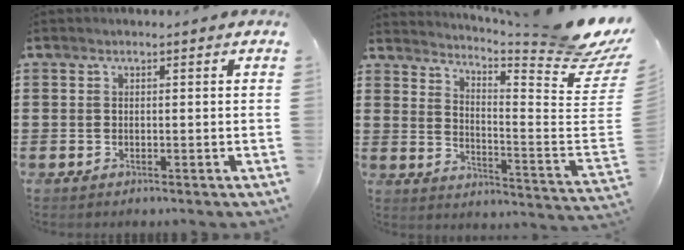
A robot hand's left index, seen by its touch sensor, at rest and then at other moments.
{"total": 7.8, "force": [6.5, 0.1, 4.4], "torque": [-0.079, -0.070, 0.104]}